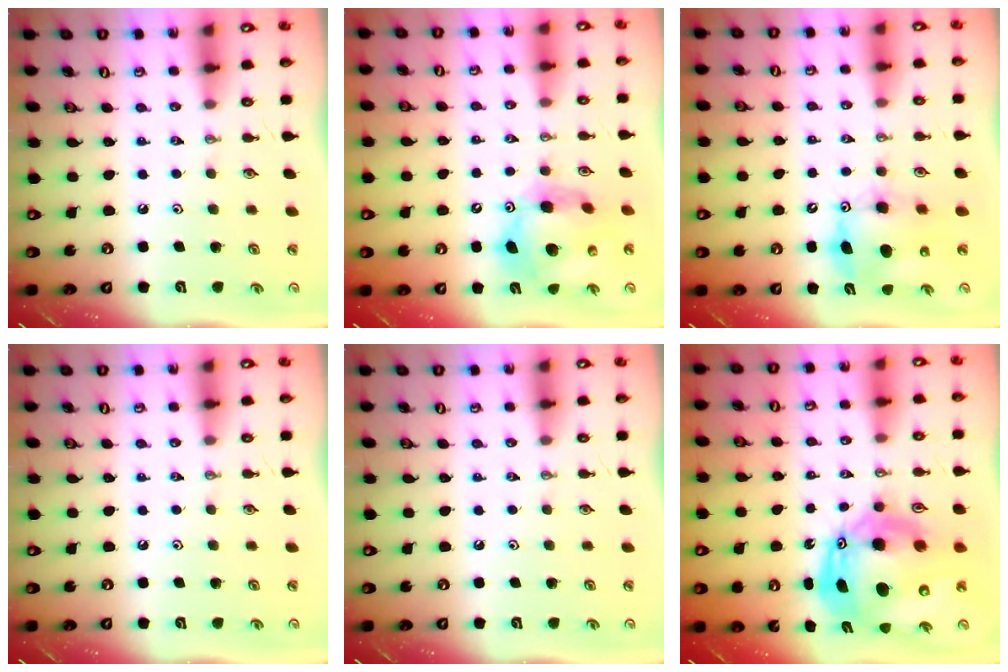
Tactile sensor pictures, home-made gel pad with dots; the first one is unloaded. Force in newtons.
{"total": 13.5, "press": 13.4, "slide": 1.5}
{"total": 8.9, "press": 8.9, "slide": 0.7}
{"total": 0.0}
{"total": 0.0}
{"total": 18.2, "press": 18.0, "slide": 2.6}